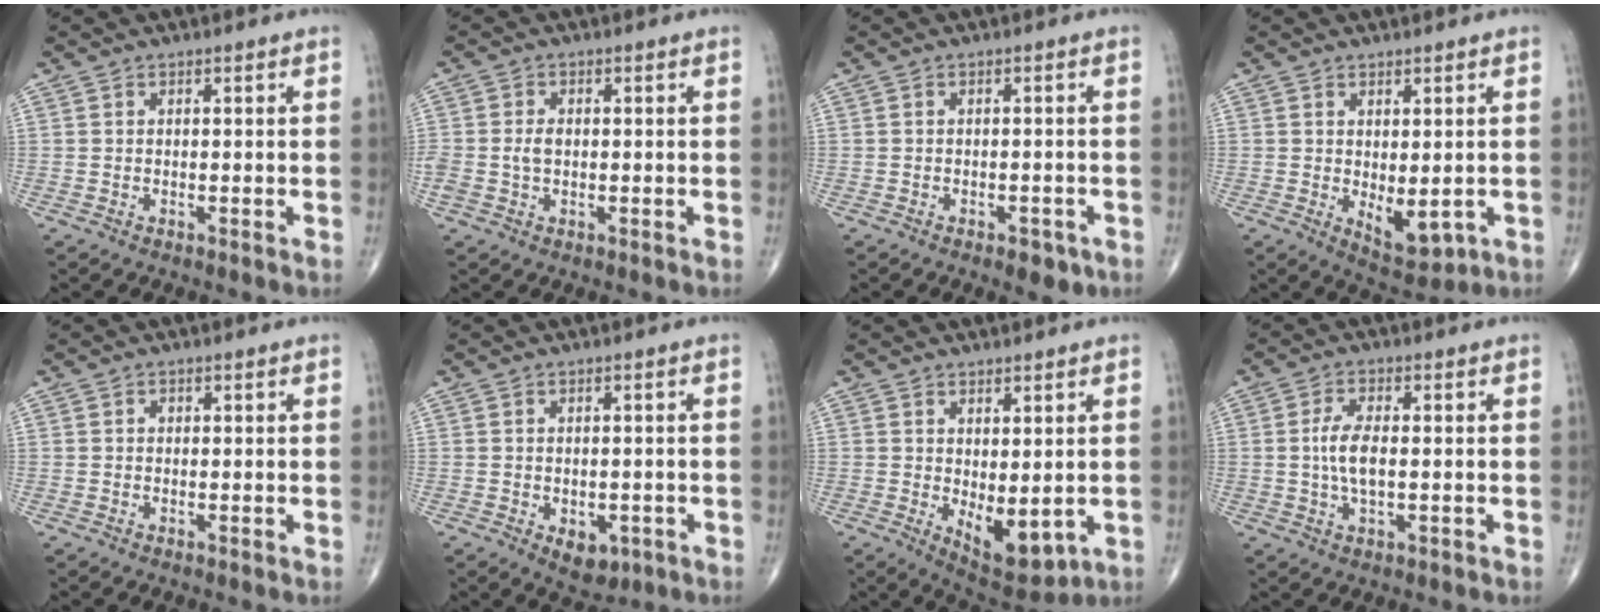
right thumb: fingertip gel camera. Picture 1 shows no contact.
{"total": 3.0, "force": [-0.1, 2.1, 2.2], "torque": [-0.053, 0.006, -0.001]}
{"total": 3.4, "force": [-1.9, 1.7, 2.3], "torque": [-0.019, 0.007, -0.021]}
{"total": 6.4, "force": [-1.0, 3.0, 5.5], "torque": [-0.065, -0.012, 0.001]}
{"total": 0.5, "force": [0.0, 0.5, 0.2], "torque": [0.003, 0.001, -0.001]}
{"total": 5.1, "force": [-1.9, 3.2, 3.5], "torque": [-0.031, 0.003, -0.015]}
{"total": 8.4, "force": [-1.1, 3.9, 7.3], "torque": [-0.088, -0.015, 0.002]}
{"total": 5.8, "force": [-0.1, 2.5, 5.3], "torque": [-0.108, -0.001, -0.007]}